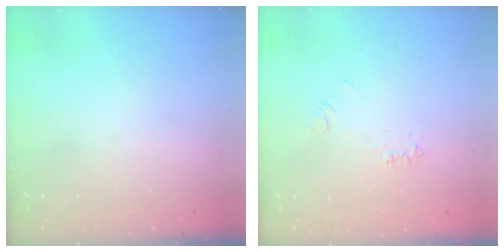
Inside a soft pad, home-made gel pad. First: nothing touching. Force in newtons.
{"total": 4.5, "press": 4.5, "slide": 0.7}